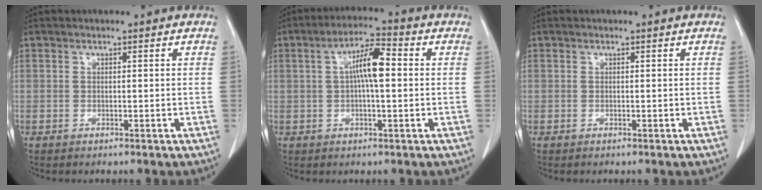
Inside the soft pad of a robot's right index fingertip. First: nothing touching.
{"total": 6.9, "force": [0.8, 1.4, 6.7], "torque": [-0.124, 0.018, 0.008]}
{"total": 0.0}